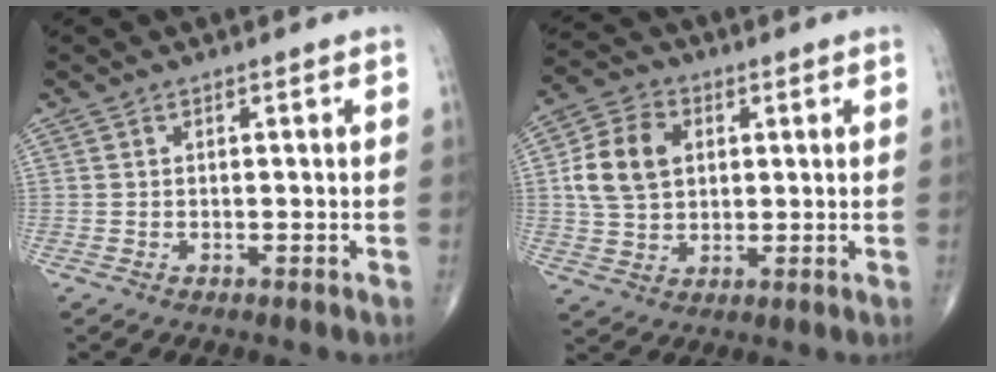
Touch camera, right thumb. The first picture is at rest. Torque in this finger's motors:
{"motor_torque": [-0.56, 0.72, 0.21, -0.10, 0.06]}